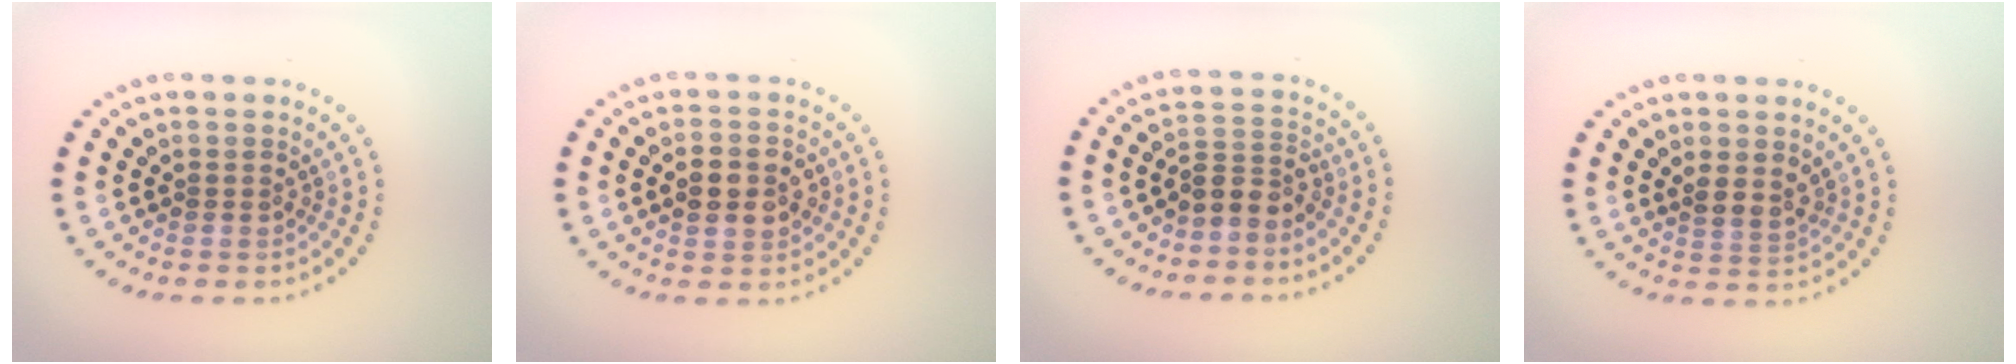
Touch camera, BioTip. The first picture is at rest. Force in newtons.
{"total": 3.9, "press": 3.9, "slide": 0.2}
{"total": 2.5, "press": 2.0, "slide": 1.6}
{"total": 1.9, "press": 1.6, "slide": 1.1}